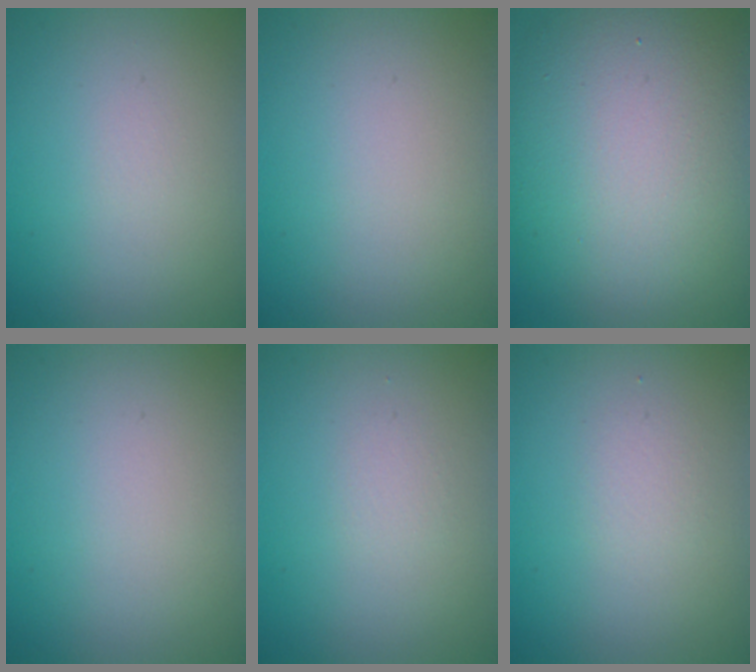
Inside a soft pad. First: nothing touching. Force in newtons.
{"total": 0.0}
{"total": 13.9, "press": 13.9, "slide": 0.8}
{"total": 0.0}
{"total": 0.0}
{"total": 1.1, "press": 1.1, "slide": 0.1}